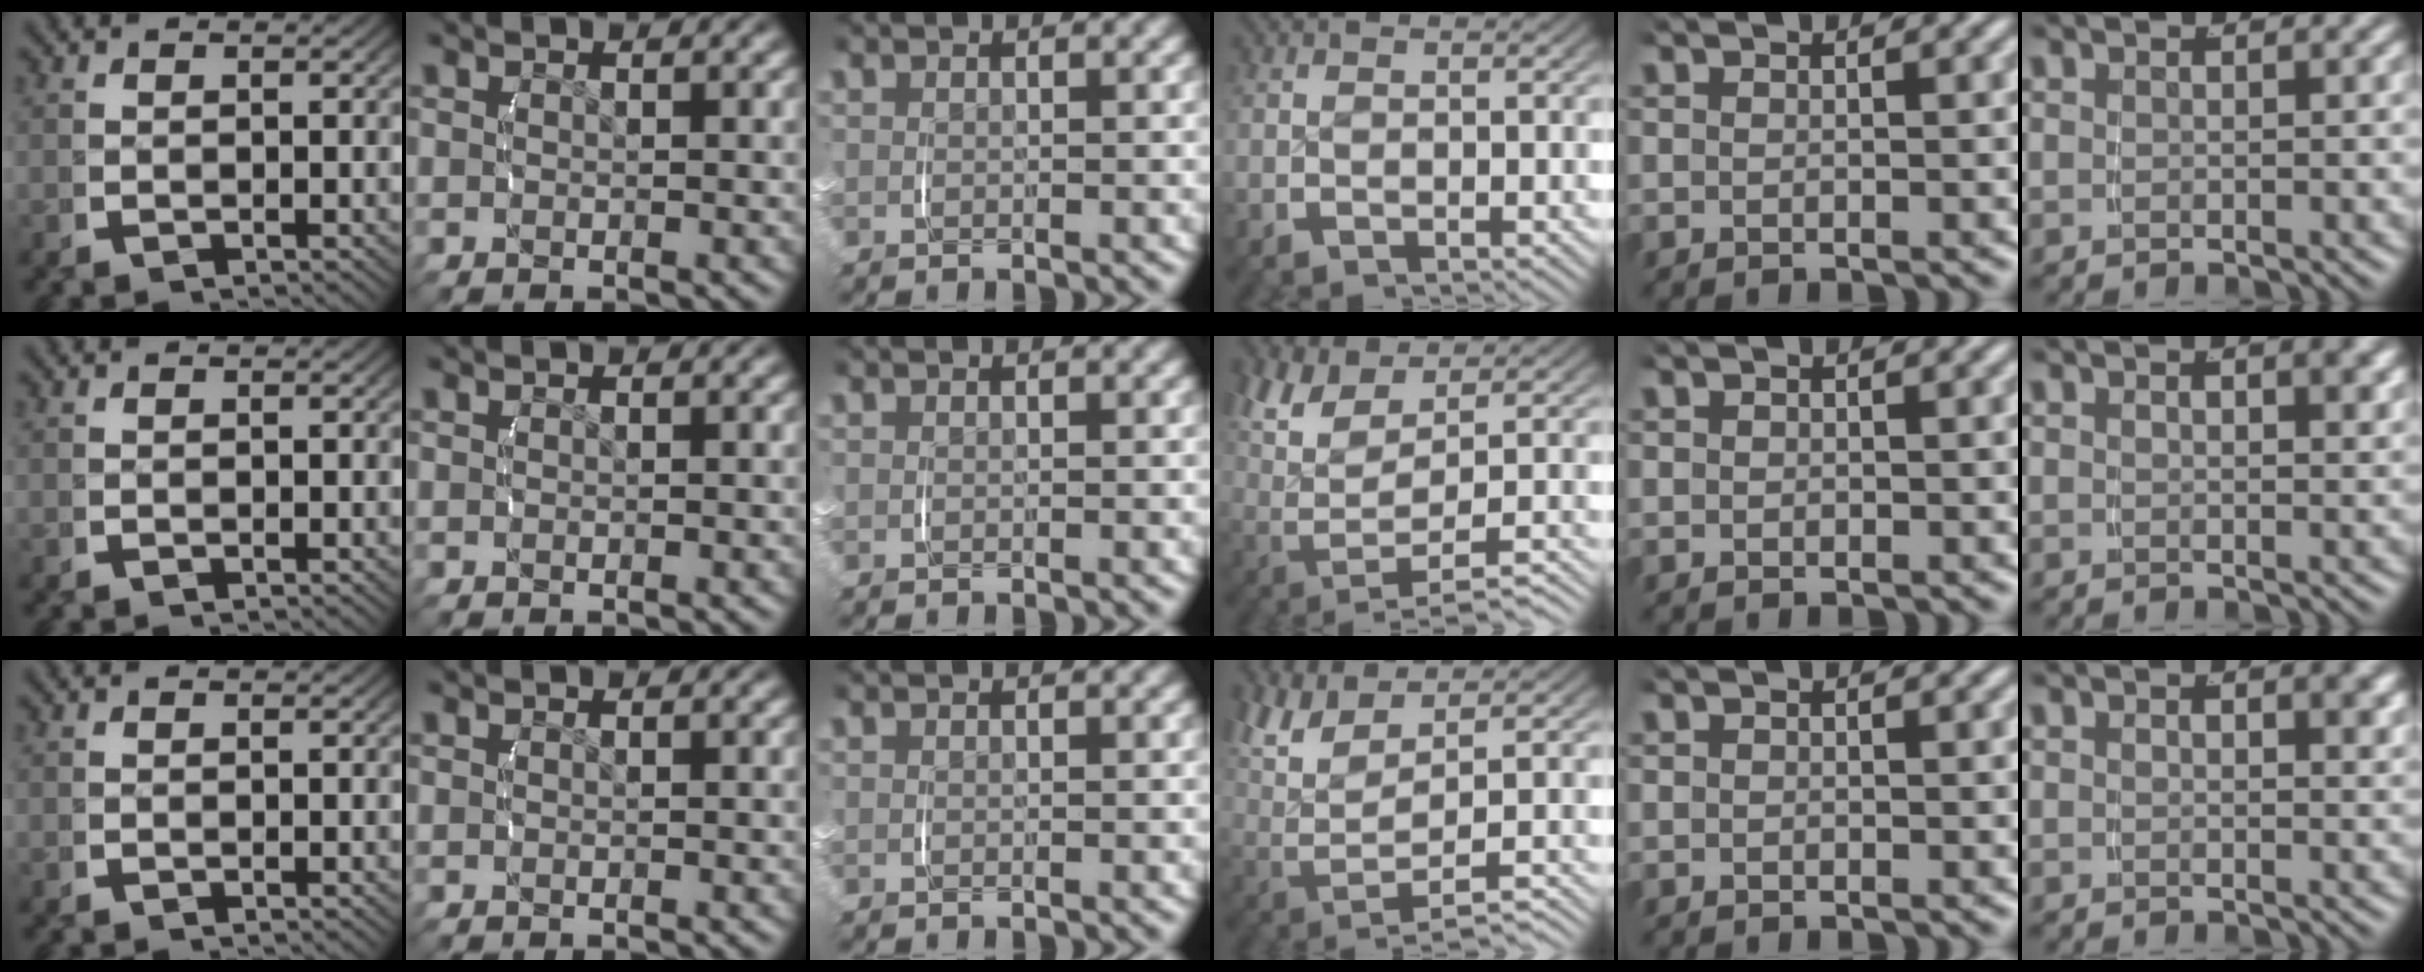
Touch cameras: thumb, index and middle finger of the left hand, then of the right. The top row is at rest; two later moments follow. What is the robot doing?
{"motion": "lift_and_place", "object": "backpack"}